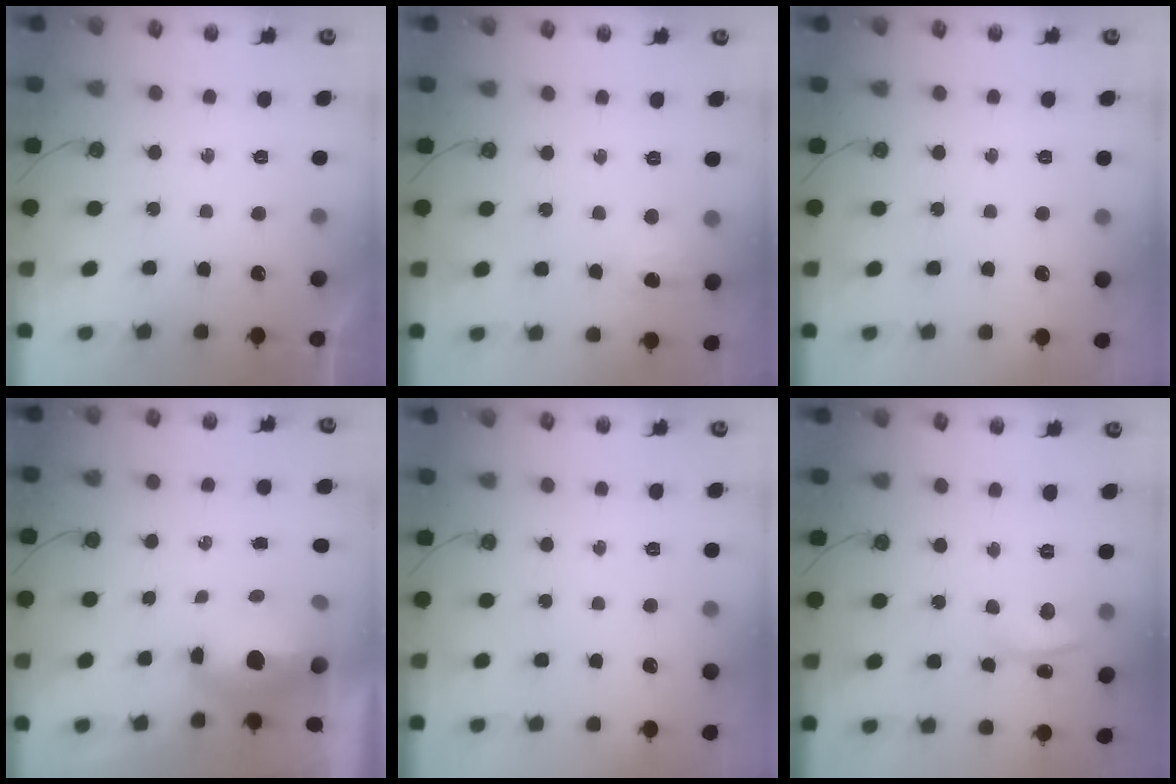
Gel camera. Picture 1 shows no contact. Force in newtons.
{"total": 8.7, "press": 8.6, "slide": 0.8}
{"total": 0.0}
{"total": 8.2, "press": 8.2, "slide": 1.0}
{"total": 0.0}
{"total": 7.5, "press": 2.3, "slide": 7.1}